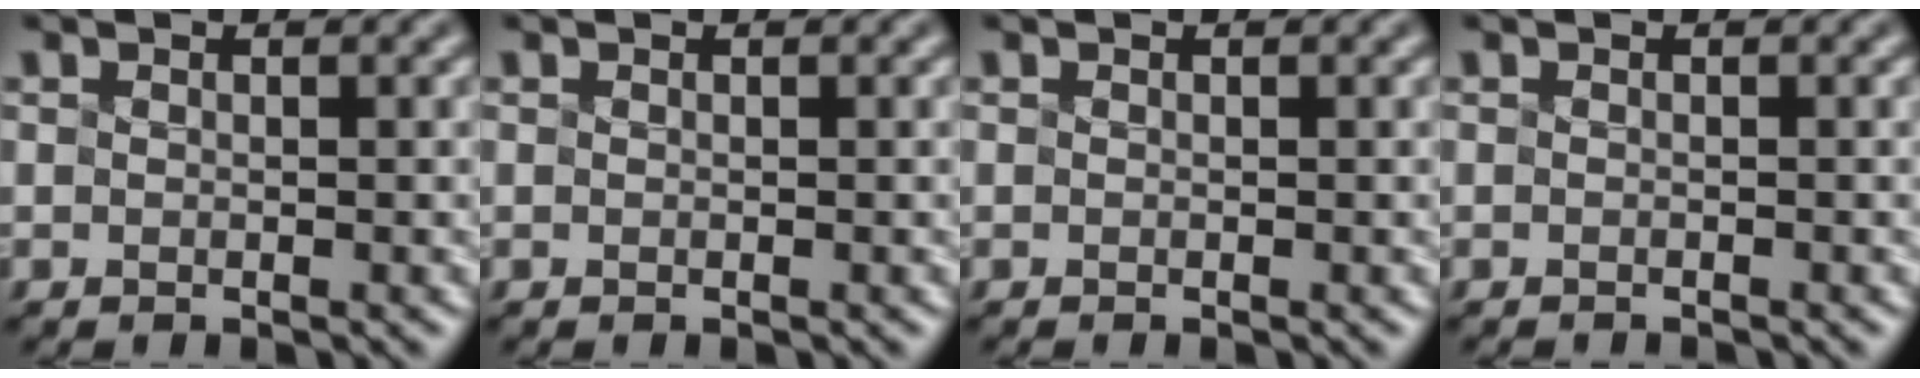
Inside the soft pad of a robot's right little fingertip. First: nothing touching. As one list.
[{"total": 0.0}, {"total": 0.0}, {"total": 1.0, "force": [-1.0, 0.1, 0.3], "torque": [0.005, -0.004, -0.016]}]